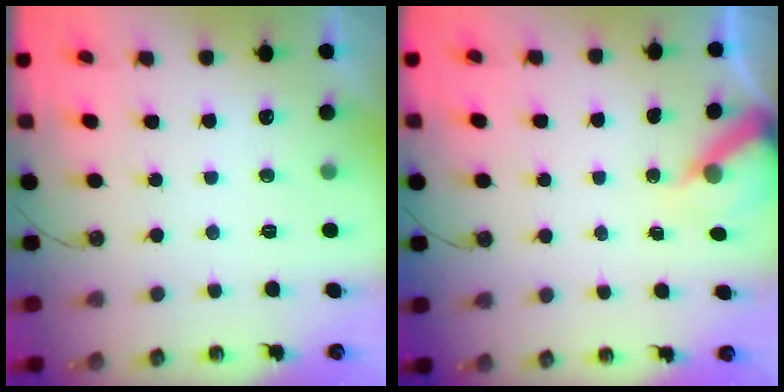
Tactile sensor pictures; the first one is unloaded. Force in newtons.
{"total": 6.0, "press": 6.0, "slide": 0.3}